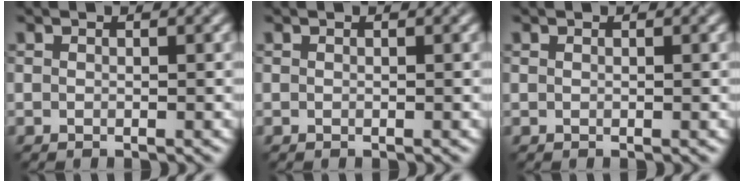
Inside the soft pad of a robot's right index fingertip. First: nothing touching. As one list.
[{"total": 0.0}, {"total": 0.0}]